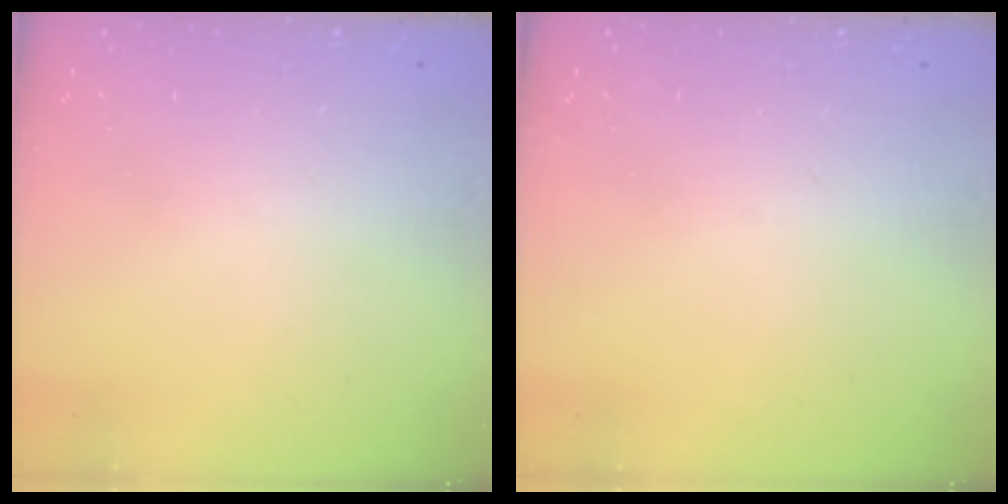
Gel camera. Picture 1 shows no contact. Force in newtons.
{"total": 0.0}